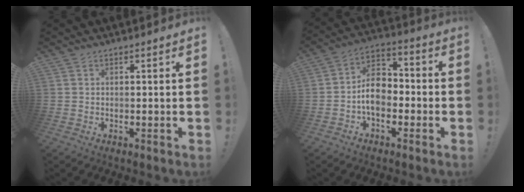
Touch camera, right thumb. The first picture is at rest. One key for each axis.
{"total": 11.5, "fx": -2.8, "fy": 8.1, "fz": 7.6, "tx": -0.141, "ty": 0.024, "tz": -0.047}